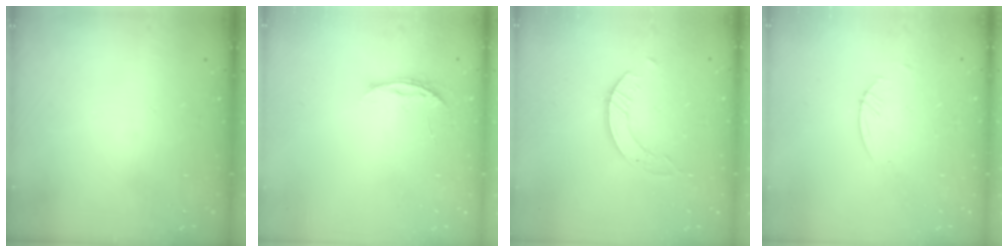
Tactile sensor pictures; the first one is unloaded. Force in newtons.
{"total": 4.0, "press": 3.9, "slide": 0.5}
{"total": 3.0, "press": 3.0, "slide": 0.2}
{"total": 0.8, "press": 0.8, "slide": 0.2}